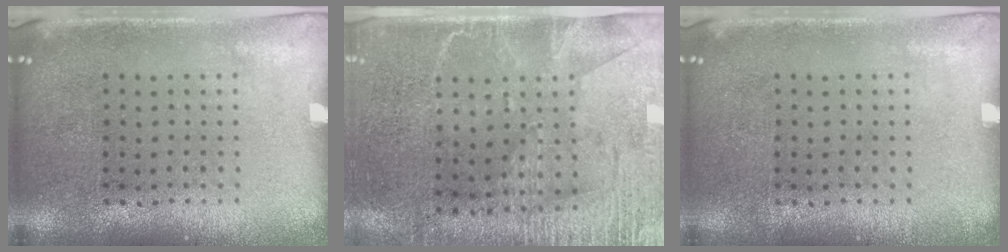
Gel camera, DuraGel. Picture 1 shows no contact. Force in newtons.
{"total": 3.0, "press": 2.7, "slide": 1.3}
{"total": 0.0}